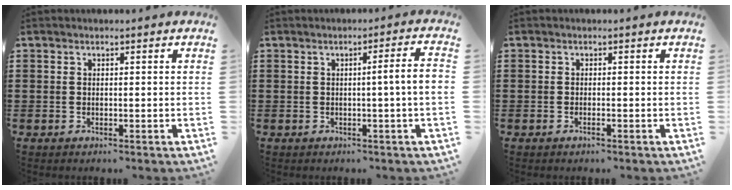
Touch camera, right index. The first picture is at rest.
{"total": 4.5, "force": [-0.1, -0.3, 4.5], "torque": [-0.070, -0.008, -0.007]}
{"total": 0.7, "force": [-0.4, 0.1, 0.5], "torque": [-0.011, -0.003, -0.008]}